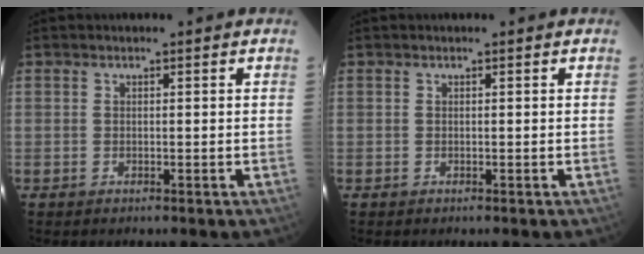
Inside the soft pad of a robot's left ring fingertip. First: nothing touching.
{"total": 0.0}